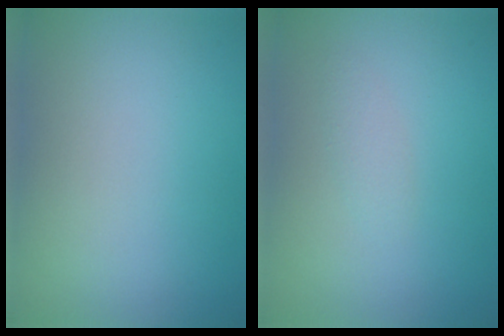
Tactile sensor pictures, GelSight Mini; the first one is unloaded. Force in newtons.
{"total": 1.0, "press": 1.0, "slide": 0.1}